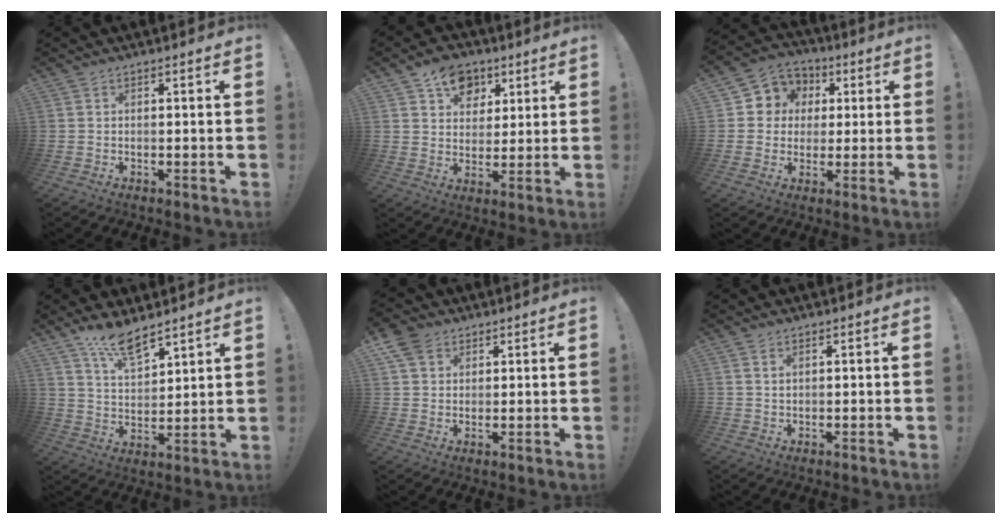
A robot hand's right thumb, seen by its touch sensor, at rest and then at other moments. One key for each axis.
{"total": 11.0, "fx": 5.9, "fy": 8.4, "fz": 3.7, "tx": -0.044, "ty": -0.033, "tz": 0.113}
{"total": 8.2, "fx": 0.7, "fy": 7.9, "fz": 1.9, "tx": -0.020, "ty": -0.001, "tz": 0.020}
{"total": 10.0, "fx": 8.2, "fy": 3.4, "fz": 4.7, "tx": -0.089, "ty": -0.052, "tz": 0.153}
{"total": 6.7, "fx": 3.7, "fy": 5.2, "fz": 2.3, "tx": -0.041, "ty": -0.012, "tz": 0.075}
{"total": 1.2, "fx": 0.7, "fy": 0.6, "fz": 0.8, "tx": -0.009, "ty": -0.003, "tz": 0.012}